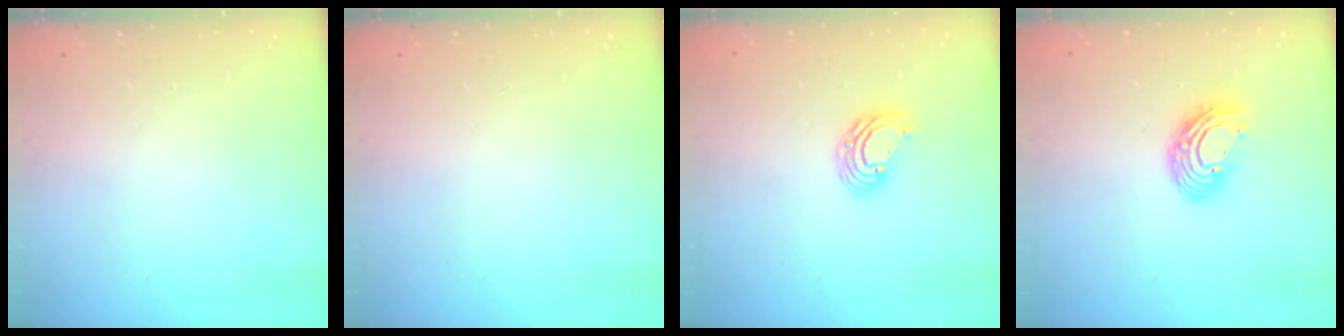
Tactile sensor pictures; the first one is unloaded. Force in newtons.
{"total": 0.0}
{"total": 7.0, "press": 7.0, "slide": 0.8}
{"total": 11.4, "press": 11.4, "slide": 0.8}